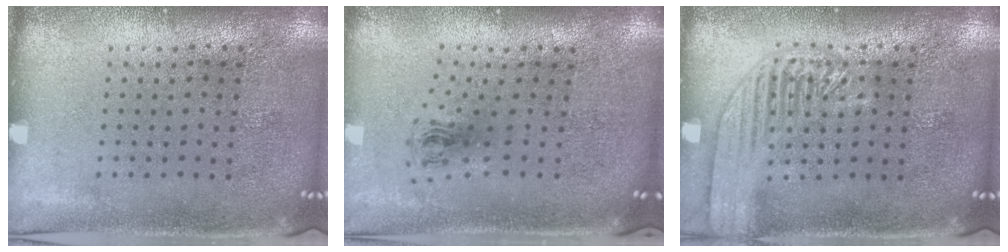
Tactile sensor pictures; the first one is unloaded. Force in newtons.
{"total": 0.8, "press": 0.4, "slide": 0.7}
{"total": 3.0, "press": 3.0, "slide": 0.3}